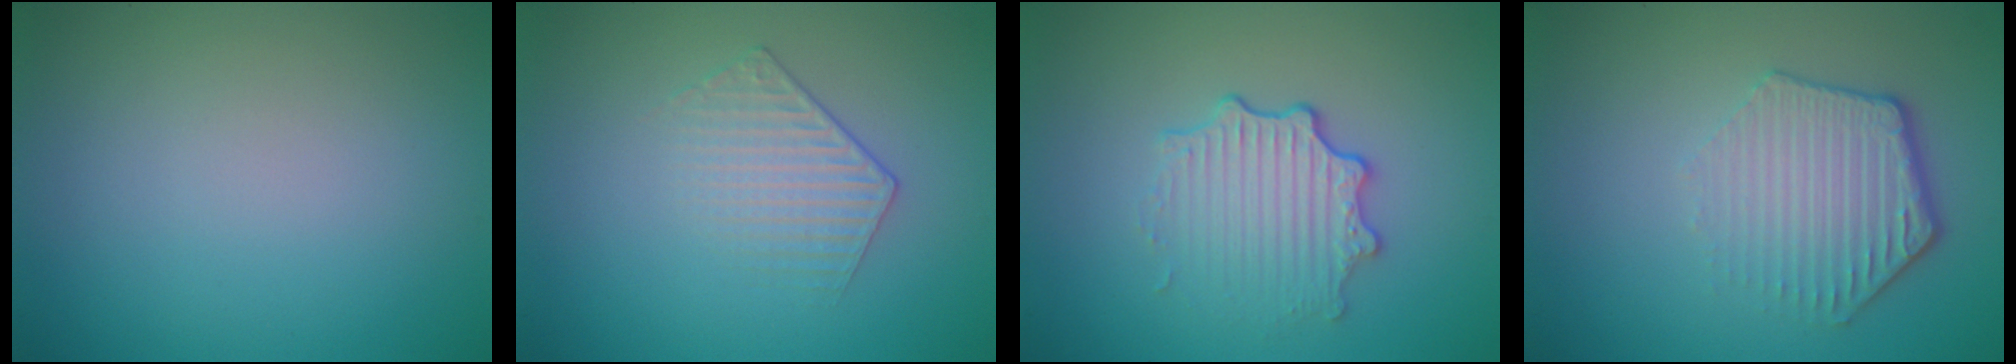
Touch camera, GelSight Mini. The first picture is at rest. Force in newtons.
{"total": 1.7, "press": 1.2, "slide": 1.3}
{"total": 3.4, "press": 2.7, "slide": 2.0}
{"total": 4.1, "press": 3.2, "slide": 2.7}